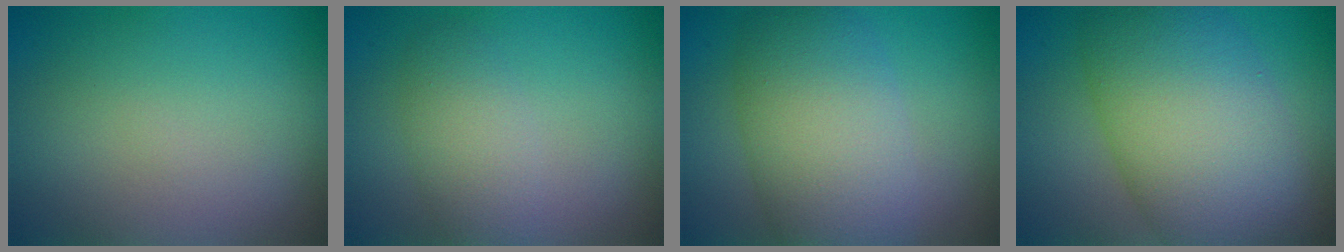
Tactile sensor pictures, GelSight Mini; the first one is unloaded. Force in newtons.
{"total": 3.2, "press": 3.2, "slide": 0.1}
{"total": 8.6, "press": 8.6, "slide": 0.6}
{"total": 11.9, "press": 11.8, "slide": 0.3}